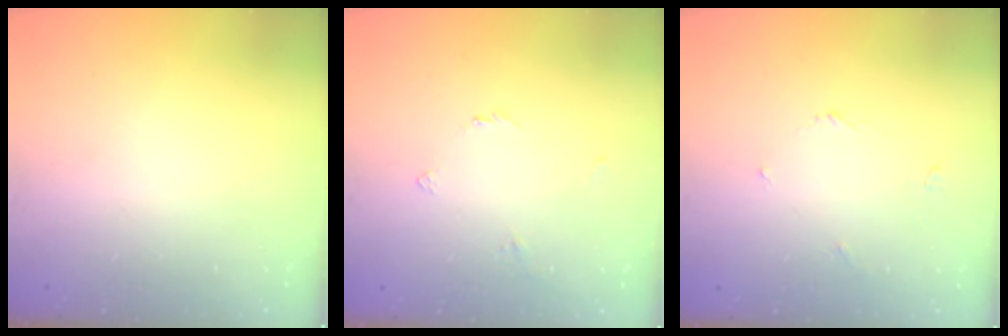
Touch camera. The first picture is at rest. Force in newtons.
{"total": 2.8, "press": 2.7, "slide": 0.6}
{"total": 3.0, "press": 2.9, "slide": 0.4}